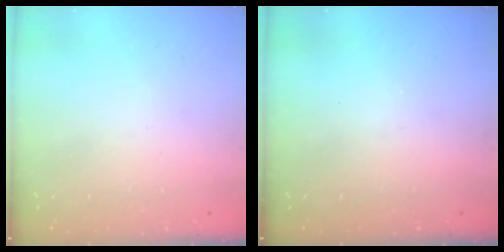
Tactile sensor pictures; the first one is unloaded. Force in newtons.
{"total": 0.0}